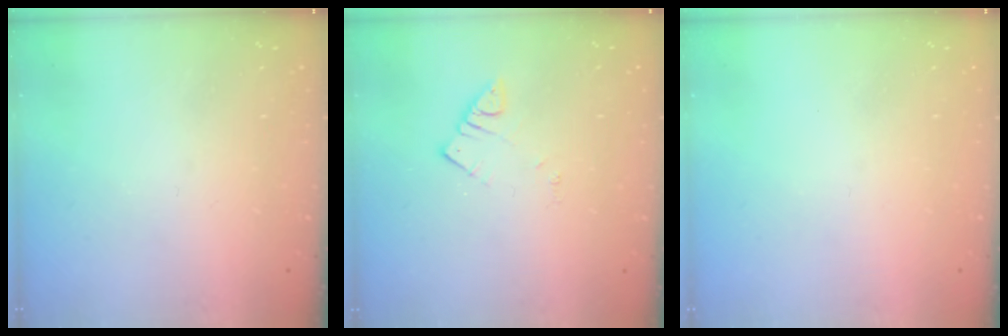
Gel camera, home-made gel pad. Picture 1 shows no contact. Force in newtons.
{"total": 2.8, "press": 2.7, "slide": 0.3}
{"total": 0.0}